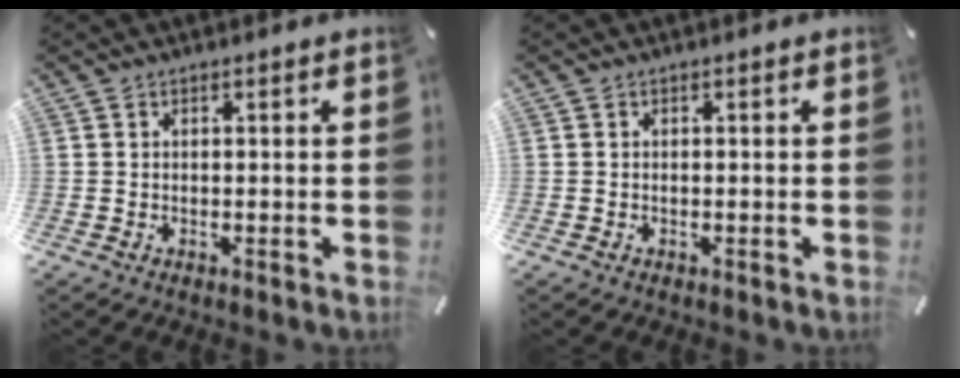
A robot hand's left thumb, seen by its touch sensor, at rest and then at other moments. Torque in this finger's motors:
{"motor_torque": [0.00, -0.10, 0.08, -0.06, 0.00]}